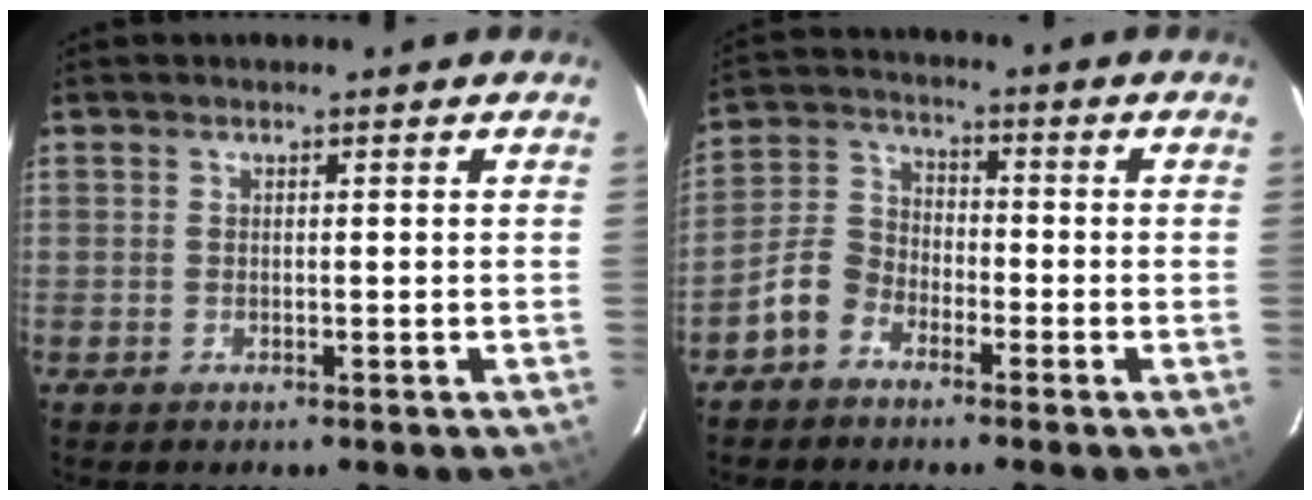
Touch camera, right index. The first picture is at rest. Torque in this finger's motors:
{"motor_torque": [-0.11, -0.16, -0.68, -0.21]}